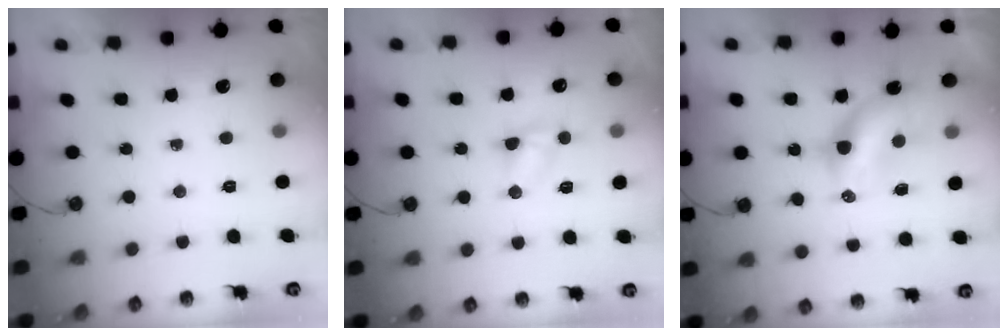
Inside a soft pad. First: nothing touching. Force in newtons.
{"total": 4.9, "press": 4.8, "slide": 0.4}
{"total": 7.0, "press": 7.0, "slide": 0.2}